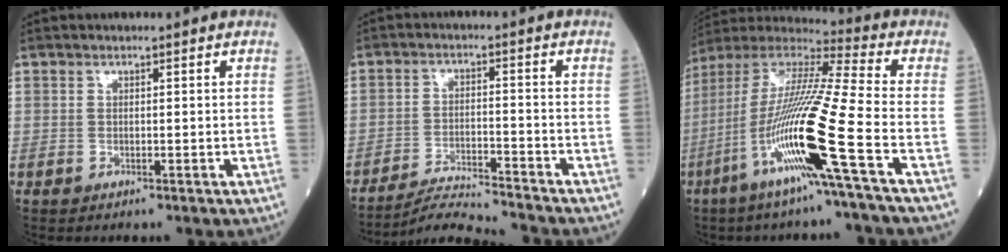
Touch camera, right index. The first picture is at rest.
{"total": 8.4, "force": [-8.2, -1.4, 1.3], "torque": [-0.018, -0.013, -0.145]}
{"total": 19.4, "force": [-7.2, -1.3, 18.0], "torque": [-0.372, -0.025, -0.150]}